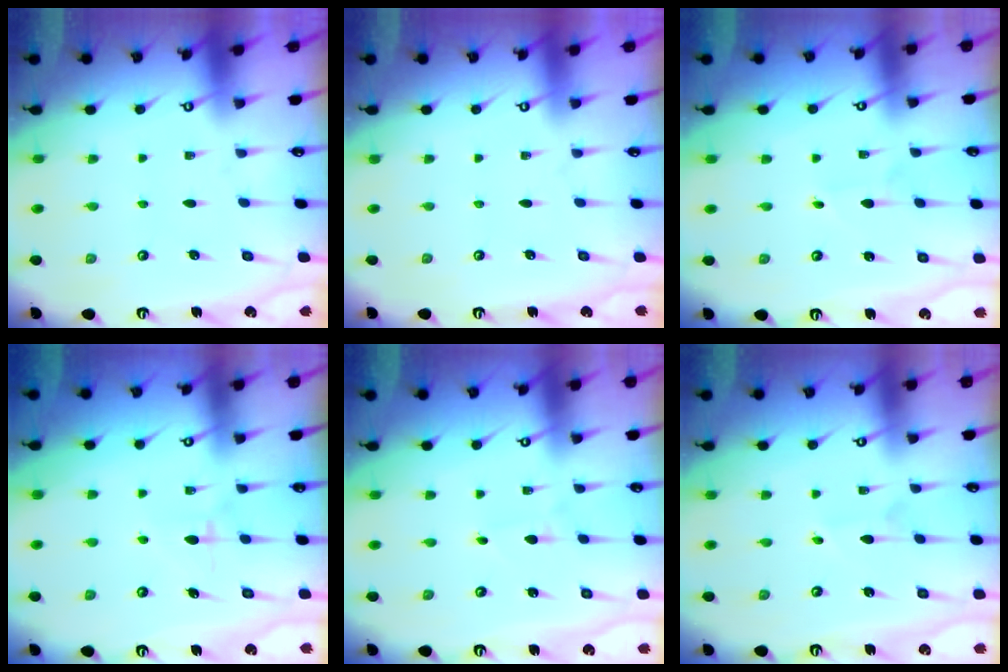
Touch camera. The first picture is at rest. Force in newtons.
{"total": 0.0}
{"total": 1.2, "press": 1.2, "slide": 0.1}
{"total": 6.3, "press": 6.2, "slide": 0.7}
{"total": 1.4, "press": 1.4, "slide": 0.2}
{"total": 2.6, "press": 2.6, "slide": 0.2}